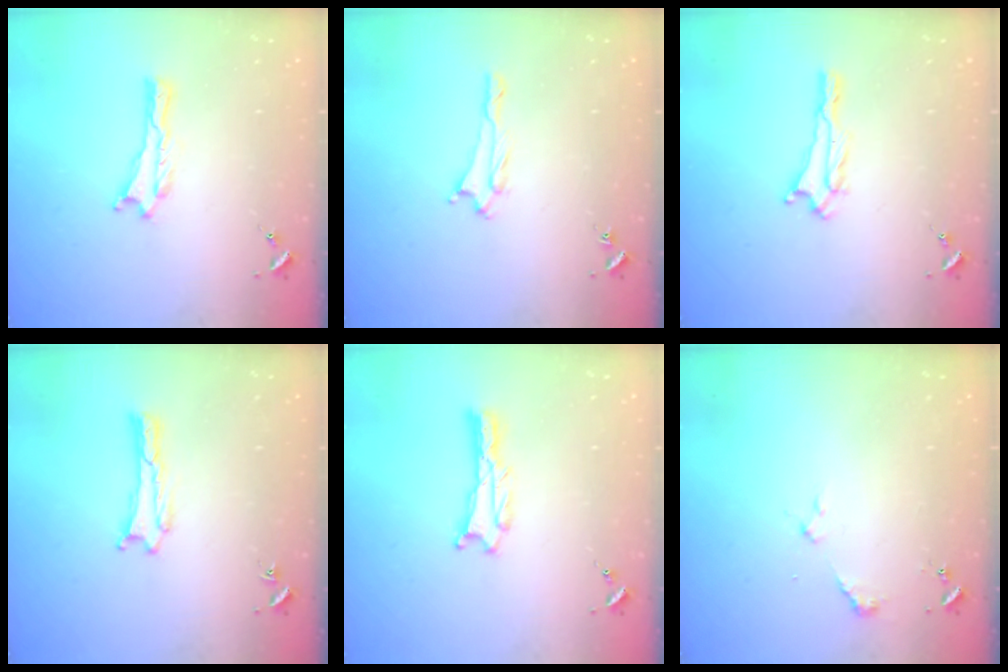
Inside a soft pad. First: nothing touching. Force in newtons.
{"total": 1.6, "press": 1.6, "slide": 0.1}
{"total": 1.0, "press": 1.0, "slide": 0.1}
{"total": 0.0}
{"total": 0.6, "press": 0.6, "slide": 0.1}
{"total": 2.3, "press": 2.3, "slide": 0.1}